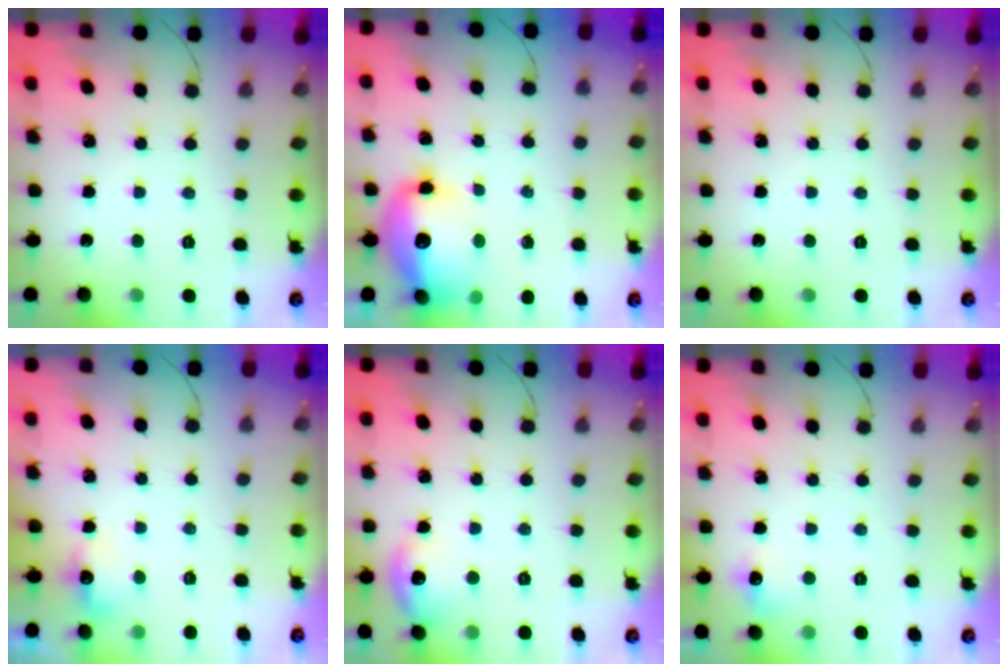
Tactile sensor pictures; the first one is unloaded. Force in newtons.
{"total": 13.6, "press": 13.3, "slide": 3.0}
{"total": 0.0}
{"total": 6.4, "press": 5.8, "slide": 2.6}
{"total": 8.1, "press": 8.0, "slide": 1.4}
{"total": 5.7, "press": 5.5, "slide": 1.3}